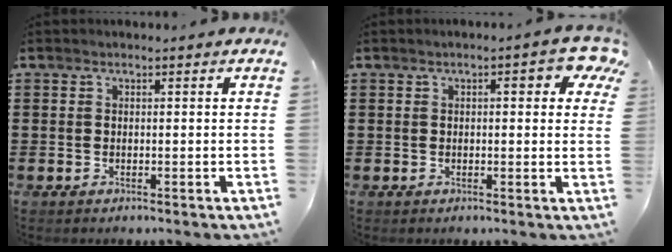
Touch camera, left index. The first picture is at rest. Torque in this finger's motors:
{"motor_torque": [0.61, -0.59, 0.46, 0.06]}